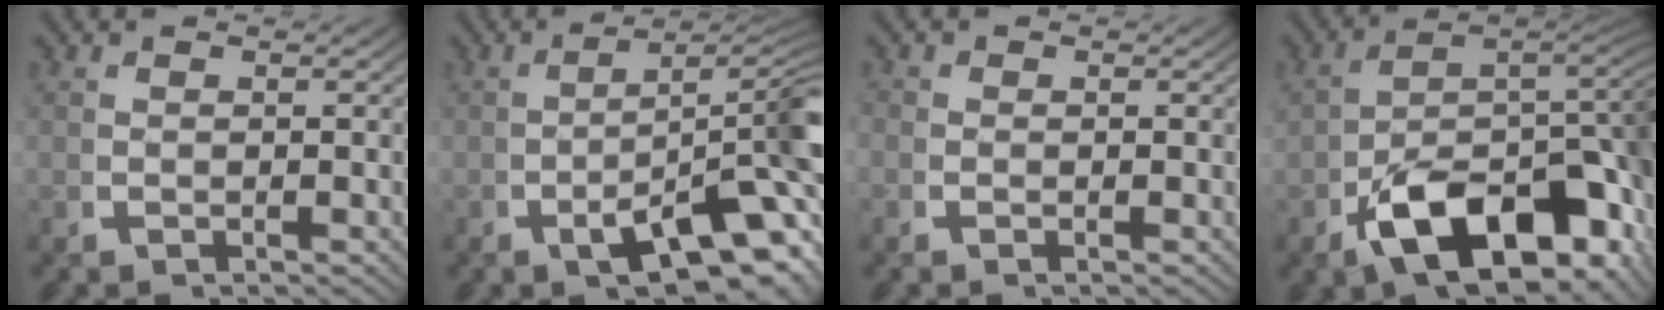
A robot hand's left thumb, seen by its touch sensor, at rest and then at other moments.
{"total": 8.9, "force": [-1.6, 4.2, 7.7], "torque": [-0.116, -0.027, -0.012]}
{"total": 0.7, "force": [-0.3, 0.6, 0.0], "torque": [-0.001, -0.002, -0.011]}
{"total": 18.6, "force": [-3.1, 11.9, 13.9], "torque": [-0.225, -0.056, -0.034]}